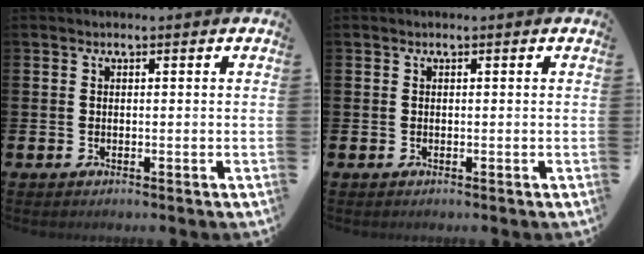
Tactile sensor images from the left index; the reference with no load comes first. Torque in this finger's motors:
{"motor_torque": [0.00, 0.00, 0.00, 0.00]}